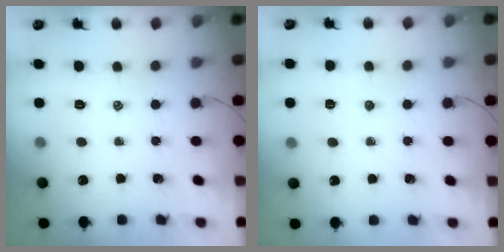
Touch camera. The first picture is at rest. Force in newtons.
{"total": 3.1, "press": 2.9, "slide": 1.0}